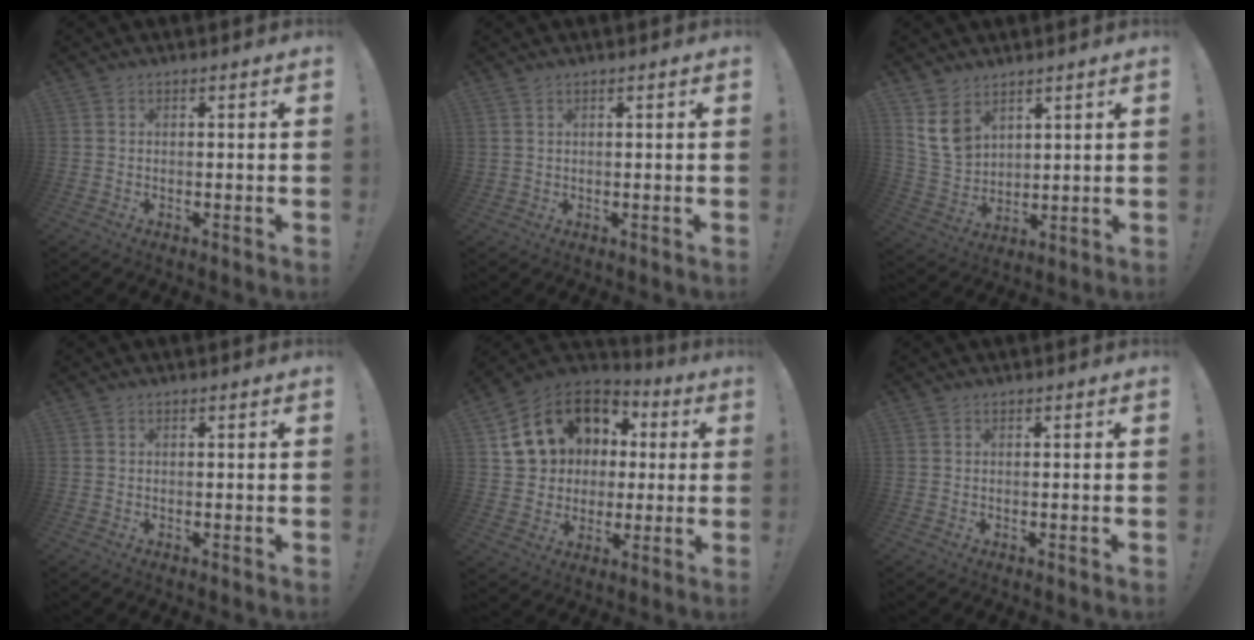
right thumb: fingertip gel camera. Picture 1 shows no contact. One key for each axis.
{"total": 1.4, "fx": 1.0, "fy": 0.9, "fz": 0.5, "tx": -0.003, "ty": -0.003, "tz": 0.018}
{"total": 9.9, "fx": 6.0, "fy": 6.6, "fz": 4.3, "tx": -0.089, "ty": -0.024, "tz": 0.125}
{"total": 0.0}
{"total": 16.6, "fx": 5.4, "fy": 14.0, "fz": 7.1, "tx": -0.101, "ty": -0.014, "tz": 0.126}
{"total": 0.0}